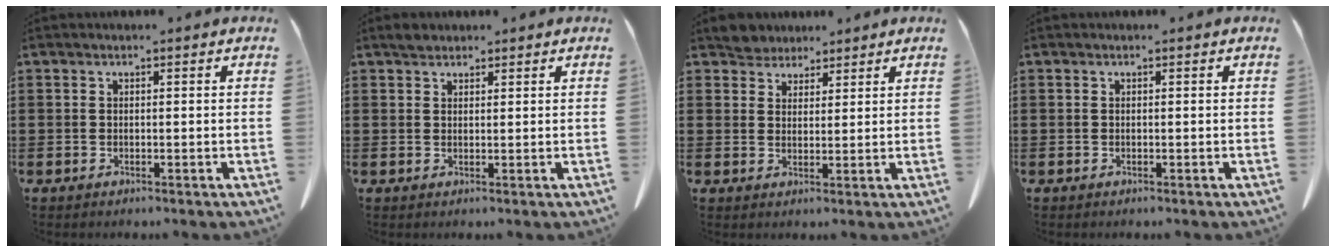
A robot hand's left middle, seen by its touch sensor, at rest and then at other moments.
{"total": 1.6, "force": [1.4, 0.8, 0.2], "torque": [-0.001, 0.001, 0.026]}
{"total": 3.7, "force": [3.5, 1.3, 0.0], "torque": [-0.014, -0.002, 0.069]}
{"total": 0.0}